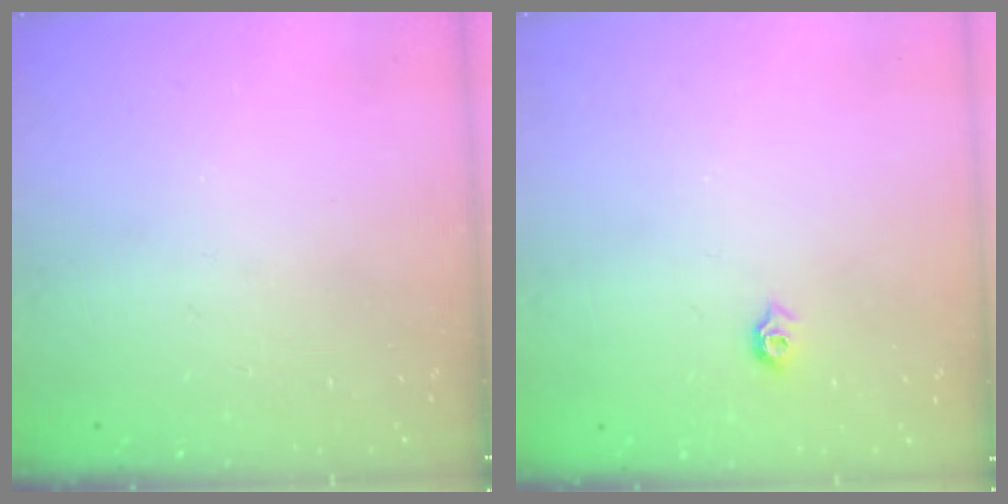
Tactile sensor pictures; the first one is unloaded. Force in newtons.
{"total": 5.3, "press": 5.2, "slide": 0.8}